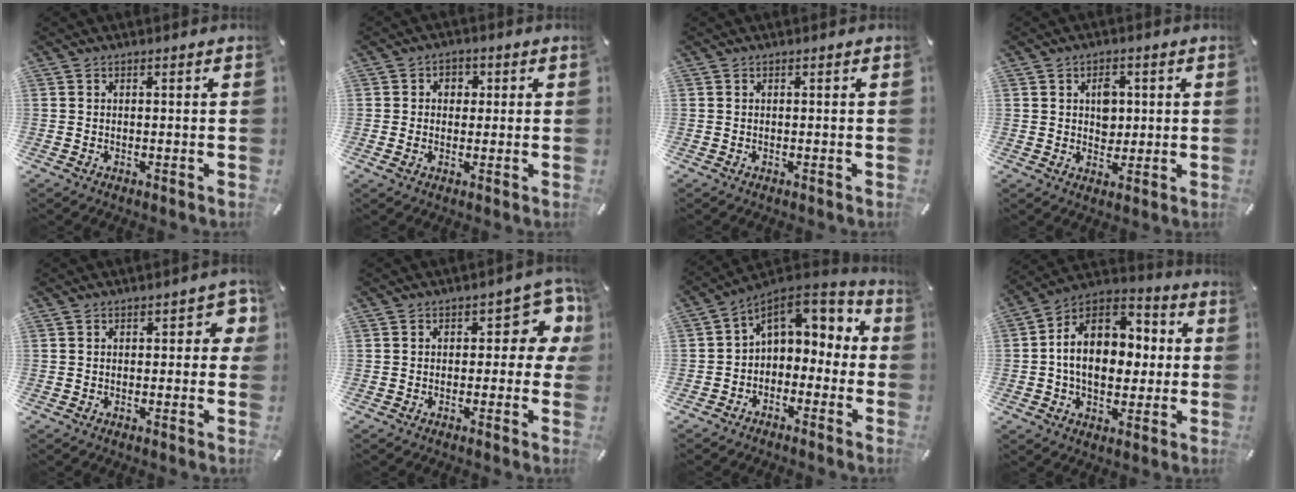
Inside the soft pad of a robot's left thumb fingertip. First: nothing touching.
{"total": 3.9, "force": [-0.2, 3.4, 1.9], "torque": [-0.024, 0.006, -0.009]}
{"total": 0.0}
{"total": 5.4, "force": [1.0, 4.4, 2.9], "torque": [-0.024, -0.006, 0.010]}
{"total": 4.8, "force": [1.0, 2.6, 3.9], "torque": [-0.046, 0.002, 0.010]}
{"total": 9.9, "force": [3.0, 5.2, 7.8], "torque": [-0.091, -0.015, 0.051]}
{"total": 8.7, "force": [2.4, 6.9, 4.7], "torque": [-0.073, -0.007, 0.047]}
{"total": 15.5, "force": [-0.1, 11.9, 10.0], "torque": [-0.179, 0.009, -0.001]}